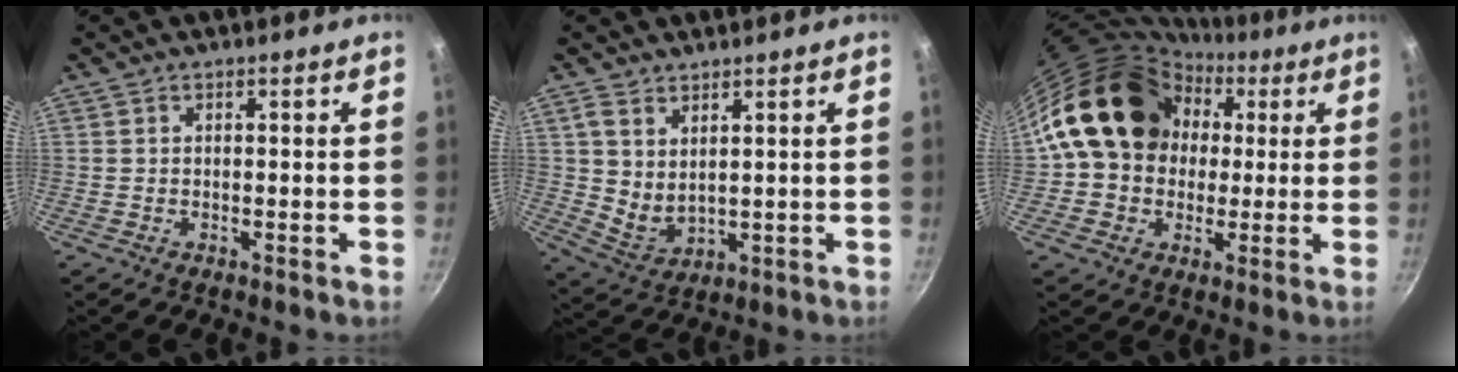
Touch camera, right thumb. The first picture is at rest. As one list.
[{"total": 5.7, "force": [2.5, 3.3, 3.8], "torque": [-0.064, -0.026, 0.057]}, {"total": 18.3, "force": [3.4, 14.9, 10.0], "torque": [-0.140, 0.042, 0.052]}]